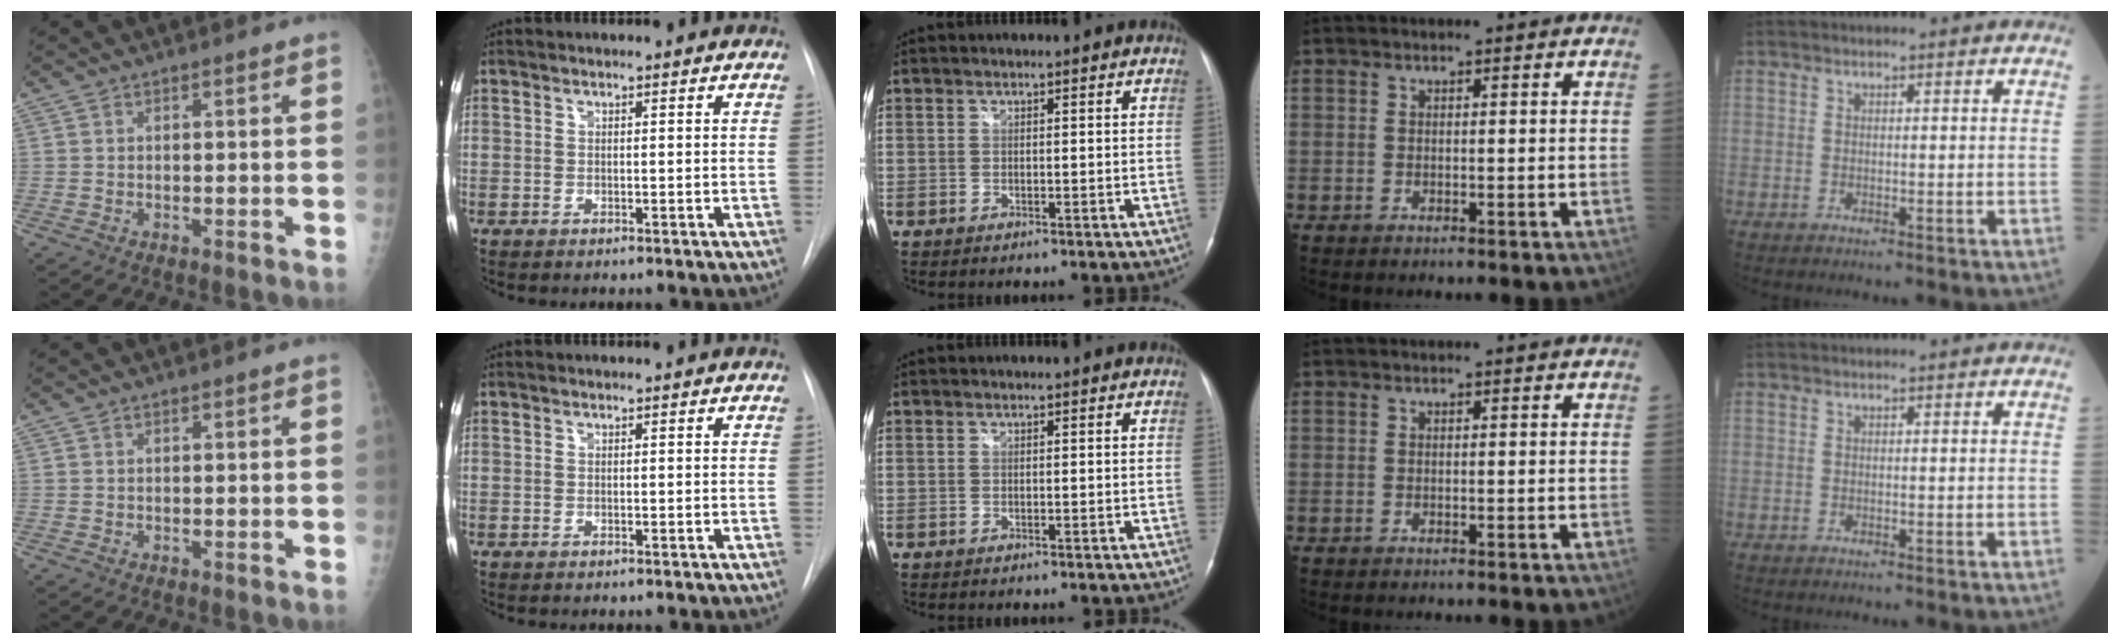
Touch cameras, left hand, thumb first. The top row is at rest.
{}